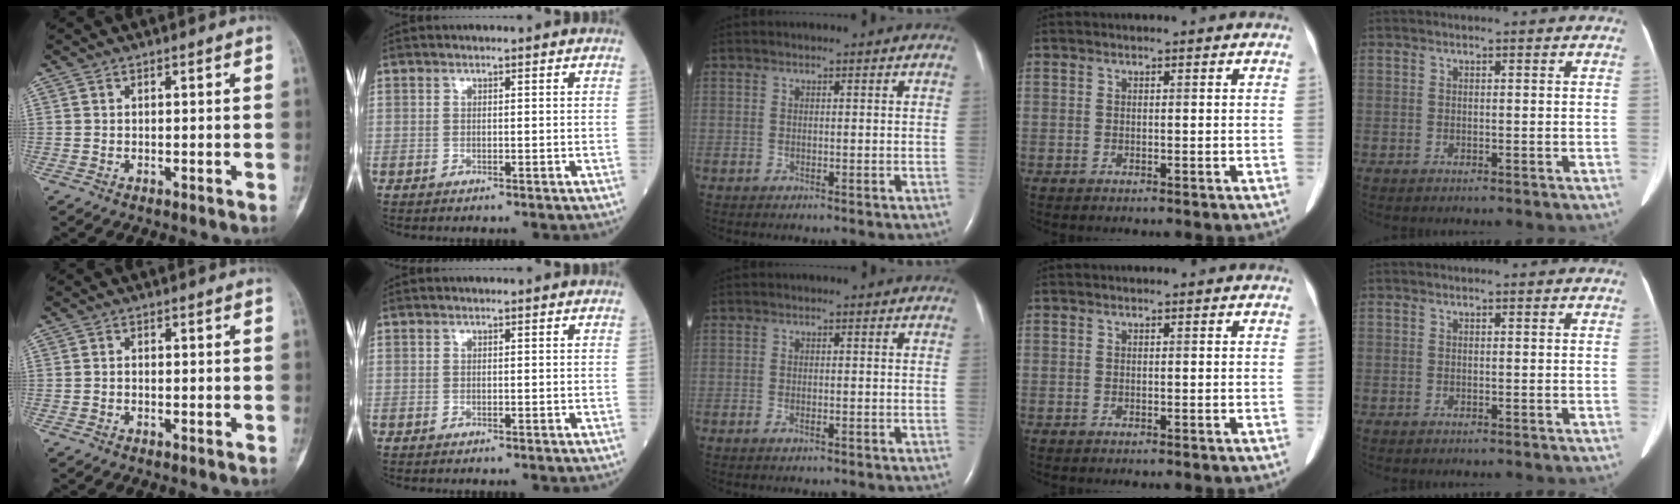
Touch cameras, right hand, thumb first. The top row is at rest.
{"thumb": {"total": 0.6, "force": [-0.2, 0.5, 0.2], "torque": [0.005, 0.003, -0.007]}, "middle": {"total": 0.8, "force": [-0.5, 0.2, 0.7], "torque": [-0.012, 0.000, -0.007]}}